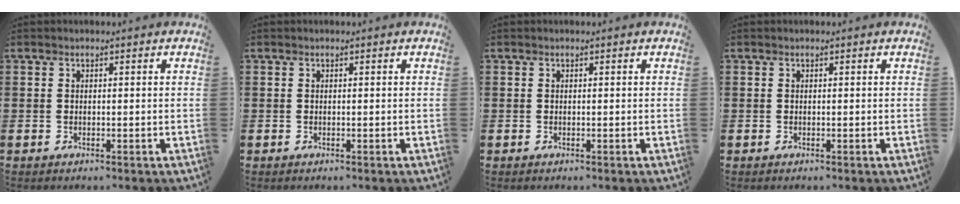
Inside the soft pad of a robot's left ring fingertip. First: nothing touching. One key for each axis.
{"total": 0.0}
{"total": 0.0}
{"total": 0.0}